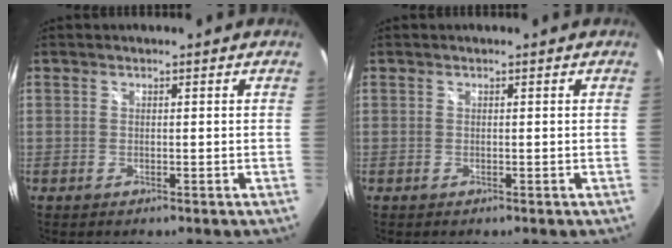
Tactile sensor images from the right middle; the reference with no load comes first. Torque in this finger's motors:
{"motor_torque": [-0.03, -0.02, 0.00, 0.00]}